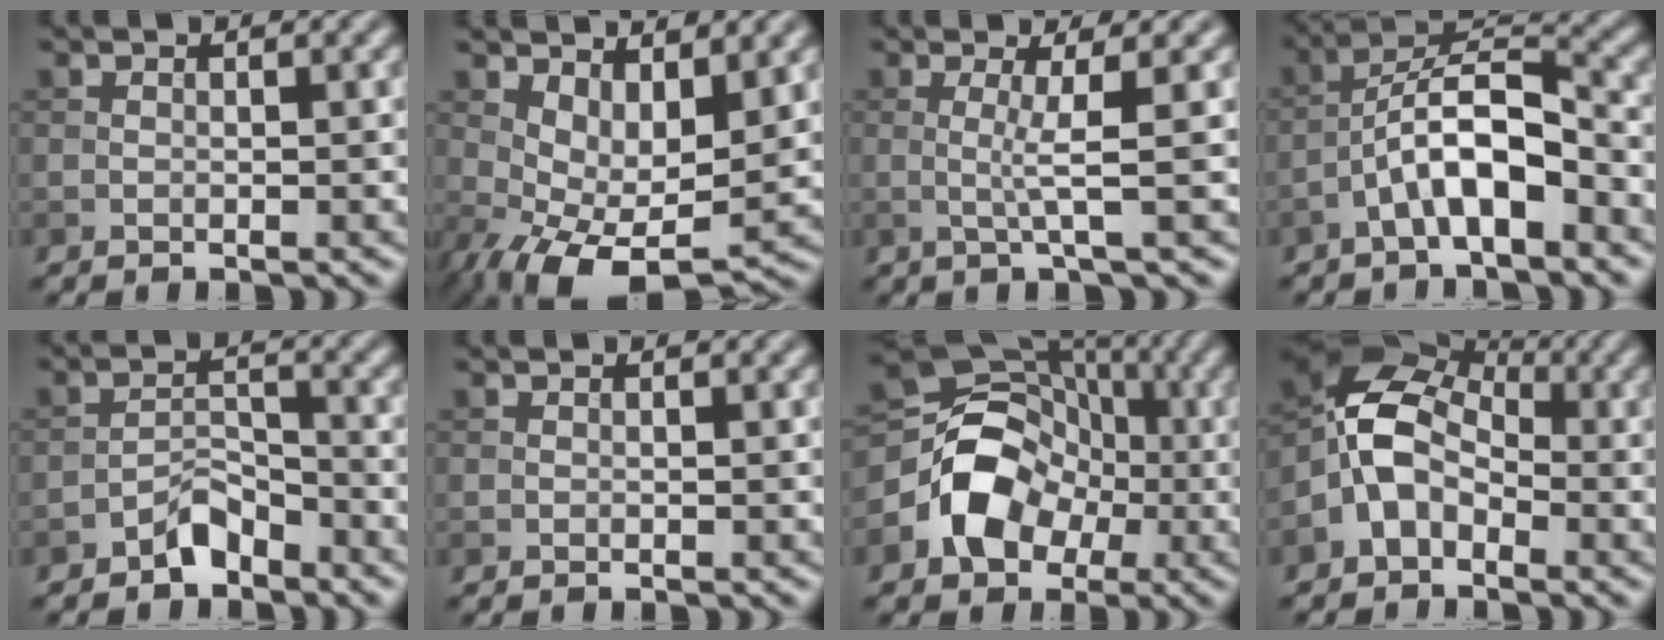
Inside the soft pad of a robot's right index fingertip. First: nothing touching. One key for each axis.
{"total": 6.8, "fx": 0.3, "fy": 3.4, "fz": 5.8, "tx": -0.105, "ty": -0.012, "tz": 0.009}
{"total": 2.6, "fx": 0.1, "fy": 0.3, "fz": 2.6, "tx": -0.050, "ty": -0.001, "tz": -0.003}
{"total": 6.6, "fx": -3.0, "fy": 2.2, "fz": 5.4, "tx": -0.098, "ty": 0.020, "tz": -0.056}
{"total": 2.8, "fx": -2.2, "fy": 1.1, "fz": 1.1, "tx": -0.012, "ty": 0.014, "tz": -0.044}
{"total": 0.0}
{"total": 7.7, "fx": -2.2, "fy": 6.2, "fz": 4.0, "tx": -0.058, "ty": 0.004, "tz": -0.044}
{"total": 5.9, "fx": -1.7, "fy": 4.2, "fz": 3.8, "tx": -0.072, "ty": 0.013, "tz": -0.048}